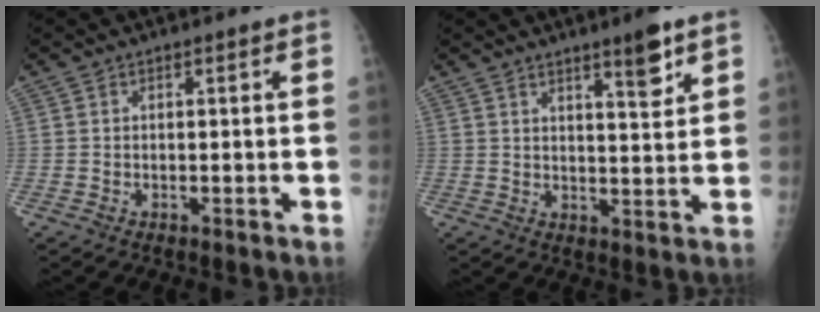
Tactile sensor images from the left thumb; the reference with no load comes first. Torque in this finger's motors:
{"motor_torque": [0.60, 0.67, -0.02, -0.11, 0.06]}